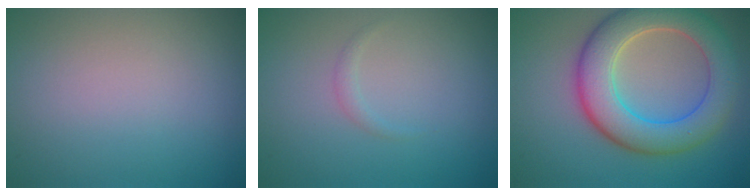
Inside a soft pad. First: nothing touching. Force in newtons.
{"total": 0.7, "press": 0.7, "slide": 0.0}
{"total": 7.8, "press": 7.8, "slide": 0.7}